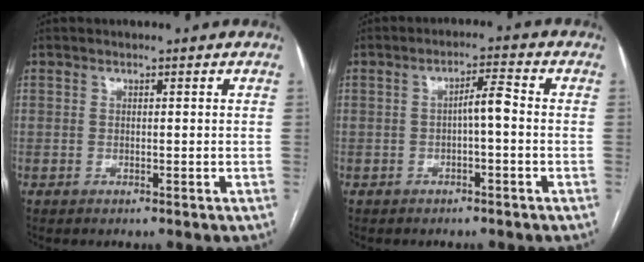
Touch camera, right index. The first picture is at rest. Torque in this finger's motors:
{"motor_torque": [0.58, -0.18, 0.29, 0.06]}